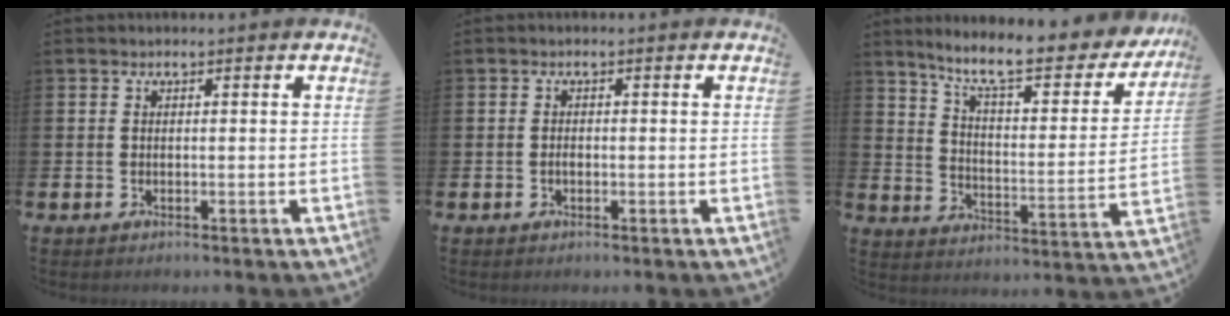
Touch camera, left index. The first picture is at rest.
{"total": 0.9, "force": [-0.3, 0.5, 0.7], "torque": [-0.013, 0.000, -0.006]}
{"total": 9.3, "force": [7.9, 1.8, 4.5], "torque": [-0.111, -0.053, 0.129]}